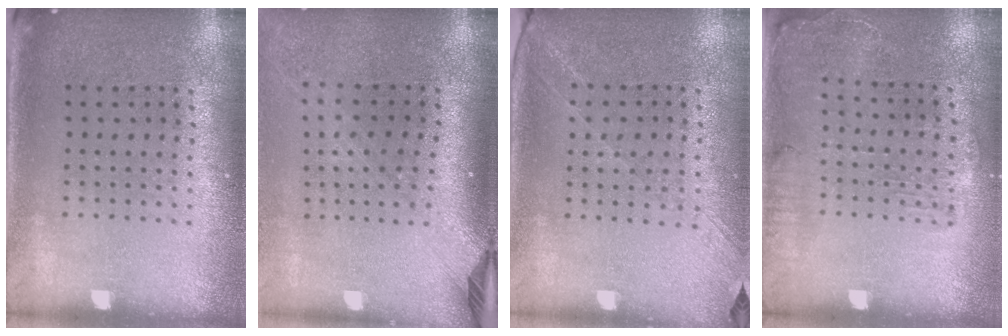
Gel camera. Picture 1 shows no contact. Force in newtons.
{"total": 2.3, "press": 1.7, "slide": 1.6}
{"total": 1.3, "press": 1.2, "slide": 0.5}
{"total": 1.4, "press": 1.3, "slide": 0.5}